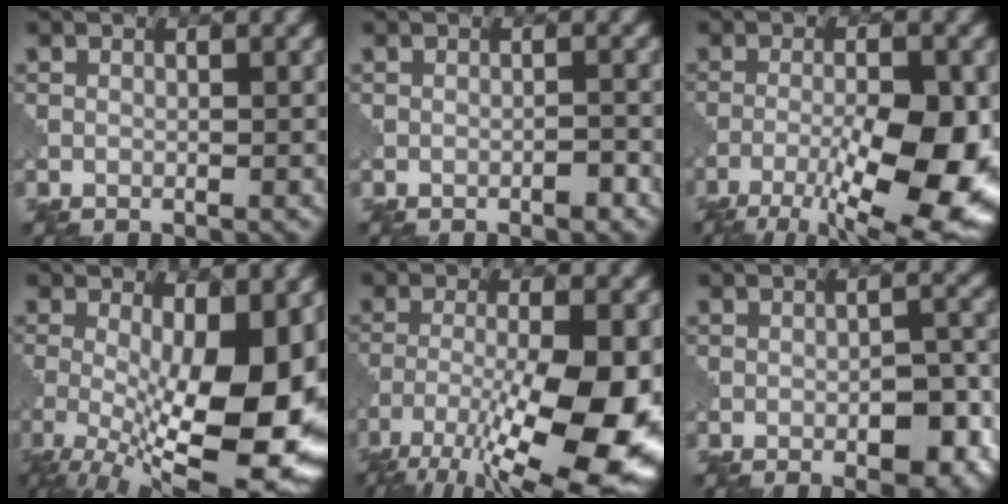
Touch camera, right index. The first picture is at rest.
{"total": 1.0, "force": [-0.6, 0.3, 0.7], "torque": [-0.010, 0.003, -0.011]}
{"total": 11.7, "force": [-5.1, 3.5, 9.9], "torque": [-0.169, -0.018, -0.075]}
{"total": 15.4, "force": [-2.6, 5.5, 14.2], "torque": [-0.209, -0.014, -0.032]}
{"total": 13.7, "force": [-6.5, 4.1, 11.4], "torque": [-0.205, -0.017, -0.102]}
{"total": 4.9, "force": [-2.1, 1.9, 4.0], "torque": [-0.052, 0.004, -0.029]}